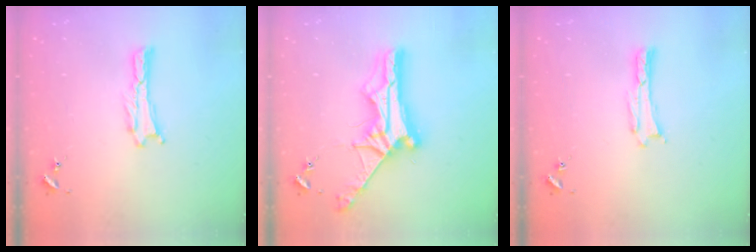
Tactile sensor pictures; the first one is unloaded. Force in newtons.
{"total": 9.8, "press": 9.7, "slide": 0.9}
{"total": 0.0}